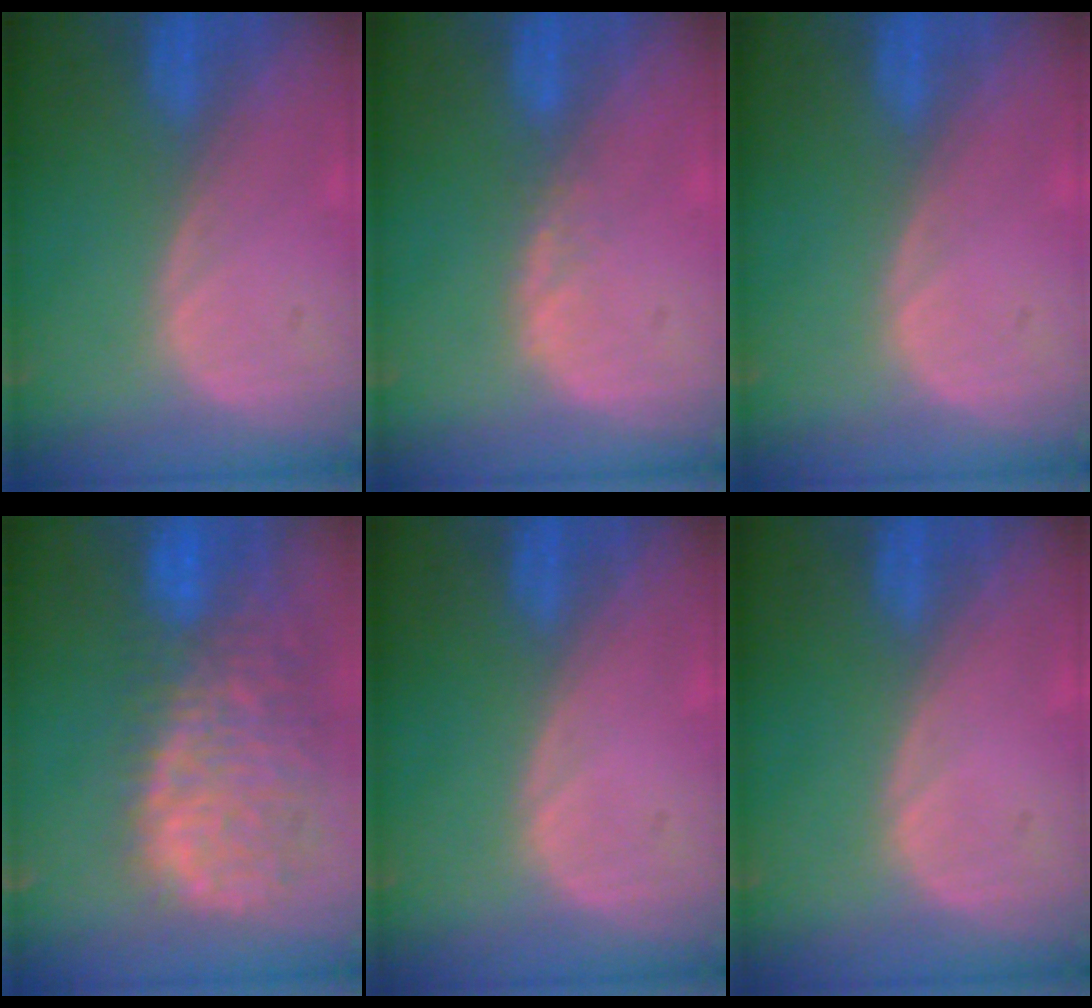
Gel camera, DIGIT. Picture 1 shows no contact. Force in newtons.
{"total": 1.0, "press": 1.0, "slide": 0.2}
{"total": 0.0}
{"total": 13.7, "press": 11.1, "slide": 7.9}
{"total": 0.0}
{"total": 0.0}